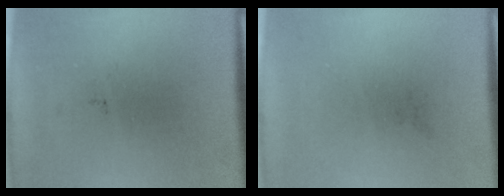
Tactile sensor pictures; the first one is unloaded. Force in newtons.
{"total": 0.0}